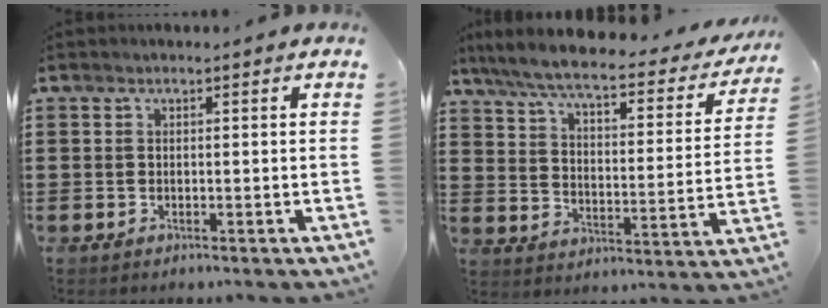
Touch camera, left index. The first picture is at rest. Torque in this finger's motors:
{"motor_torque": [1.32, -0.82, 1.05, 0.19]}